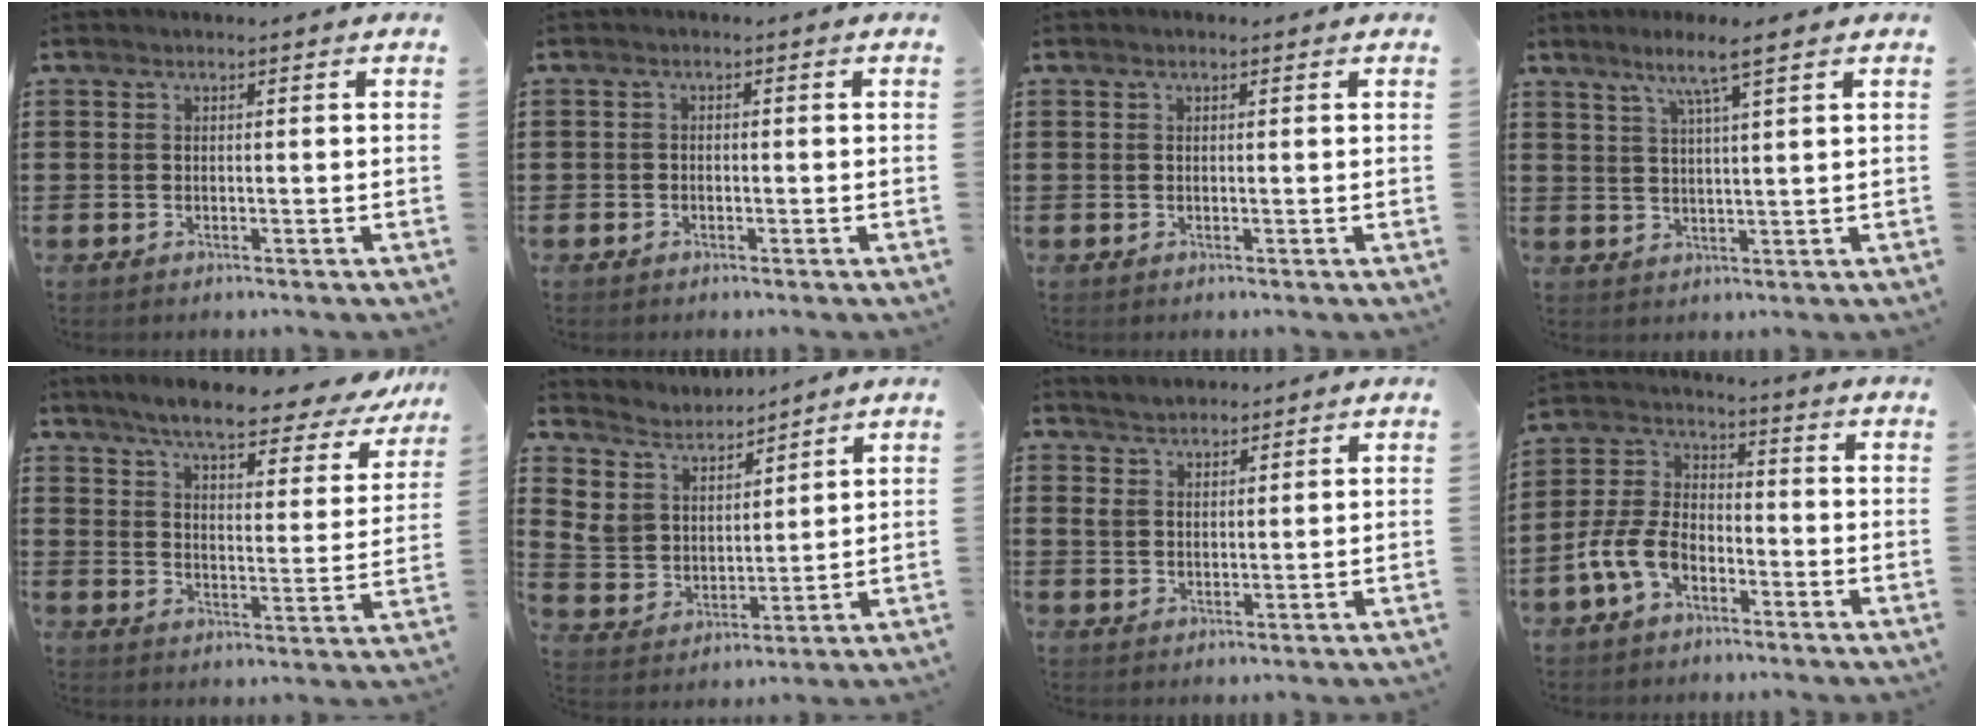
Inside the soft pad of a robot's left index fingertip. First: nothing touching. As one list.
[{"total": 1.0, "force": [-0.8, 0.6, 0.2], "torque": [-0.007, 0.001, -0.017]}, {"total": 0.5, "force": [0.2, 0.5, 0.3], "torque": [-0.006, 0.004, 0.002]}, {"total": 5.6, "force": [3.7, -0.3, 4.2], "torque": [-0.091, 0.000, 0.062]}, {"total": 6.9, "force": [6.1, 0.7, 3.3], "torque": [-0.083, -0.038, 0.100]}, {"total": 5.7, "force": [4.7, 3.1, 0.6], "torque": [-0.048, -0.033, 0.083]}, {"total": 3.3, "force": [2.6, 1.7, 0.8], "torque": [-0.024, 0.006, 0.051]}, {"total": 7.3, "force": [-3.9, 4.1, 4.6], "torque": [-0.129, 0.001, -0.084]}]